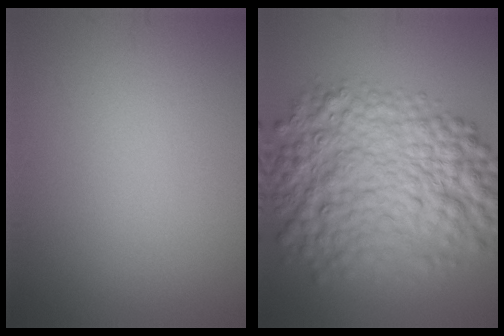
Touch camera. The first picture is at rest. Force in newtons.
{"total": 10.9, "press": 10.9, "slide": 0.1}